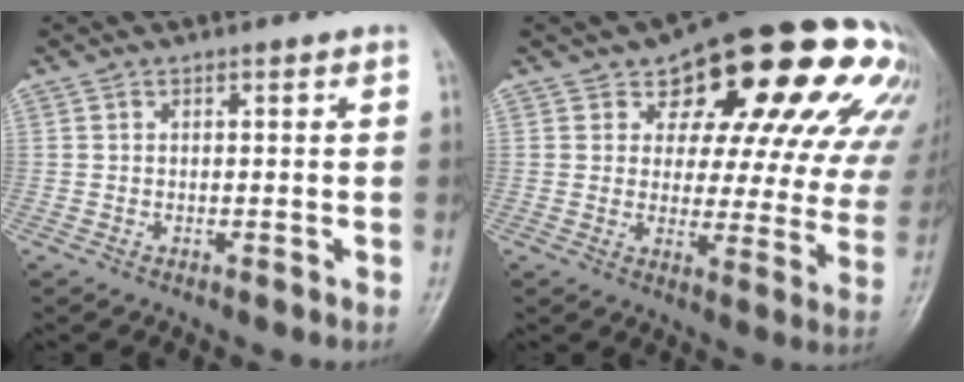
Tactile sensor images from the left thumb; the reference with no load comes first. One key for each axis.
{"total": 24.4, "fx": 12.2, "fy": 12.2, "fz": 17.3, "tx": -0.190, "ty": -0.008, "tz": 0.152}